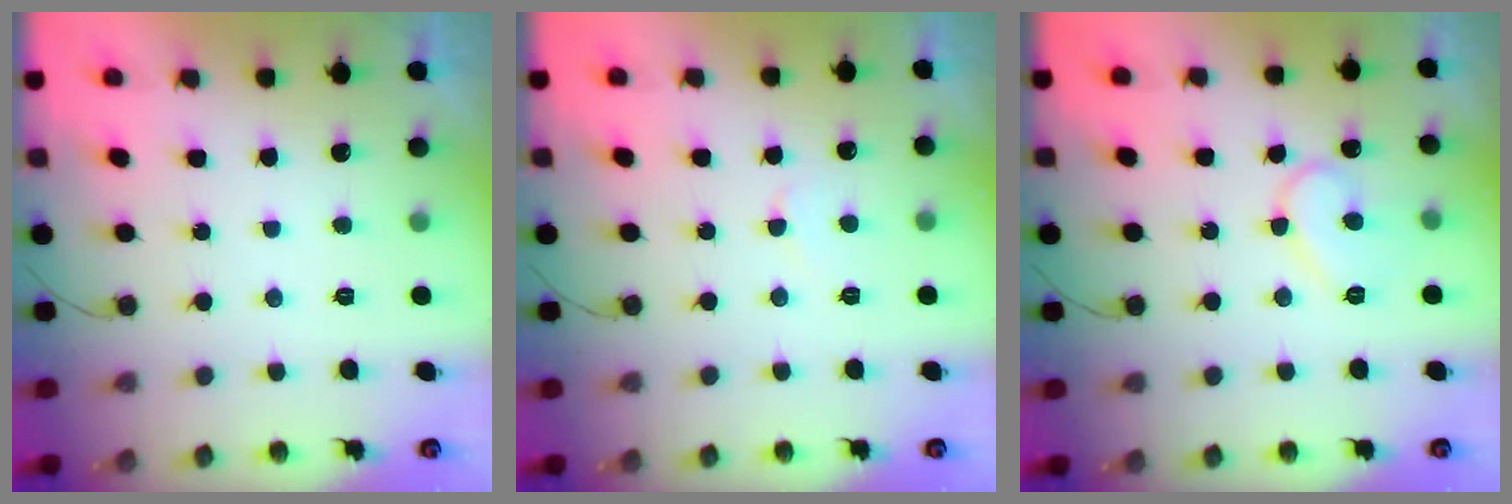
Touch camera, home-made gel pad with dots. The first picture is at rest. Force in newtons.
{"total": 3.5, "press": 3.5, "slide": 0.4}
{"total": 9.5, "press": 9.4, "slide": 0.7}